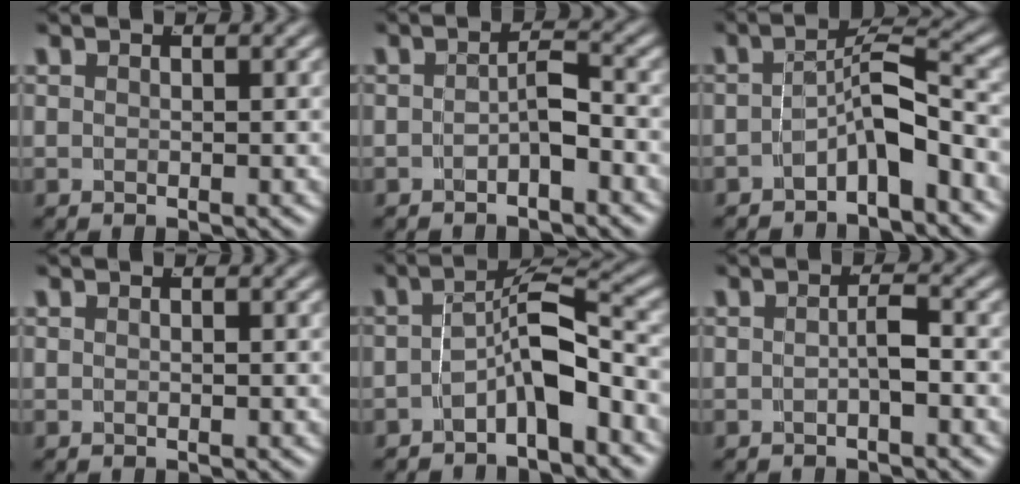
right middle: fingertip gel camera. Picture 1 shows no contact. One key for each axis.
{"total": 2.1, "fx": -1.3, "fy": 0.6, "fz": 1.5, "tx": -0.020, "ty": -0.003, "tz": -0.020}
{"total": 4.6, "fx": -3.4, "fy": 1.2, "fz": 3.0, "tx": -0.034, "ty": -0.005, "tz": -0.051}
{"total": 0.0}
{"total": 4.9, "fx": -2.8, "fy": 1.6, "fz": 3.7, "tx": -0.049, "ty": -0.004, "tz": -0.043}
{"total": 1.4, "fx": -0.9, "fy": -0.2, "fz": 1.1, "tx": -0.014, "ty": -0.003, "tz": -0.011}